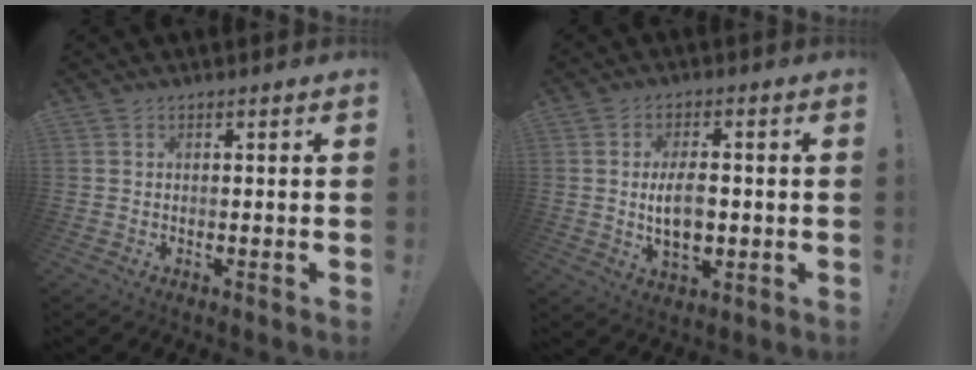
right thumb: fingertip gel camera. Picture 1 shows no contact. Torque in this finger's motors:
{"motor_torque": [0.15, 0.06, 0.33, 0.24, 0.07]}